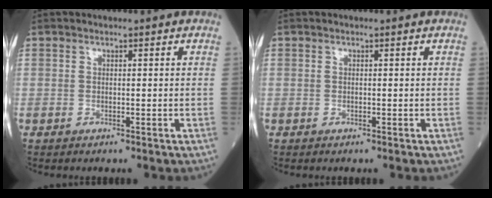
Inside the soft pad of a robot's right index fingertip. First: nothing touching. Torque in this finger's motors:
{"motor_torque": [0.00, 0.00, 0.00, 0.00]}